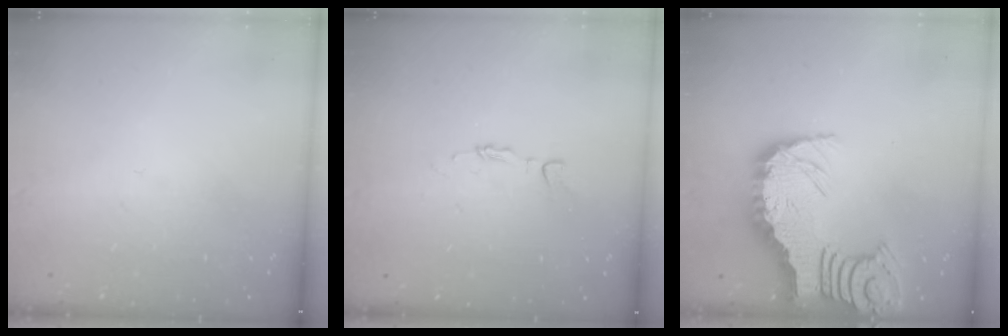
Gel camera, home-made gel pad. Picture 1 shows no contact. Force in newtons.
{"total": 2.7, "press": 2.7, "slide": 0.2}
{"total": 10.0, "press": 9.9, "slide": 1.3}